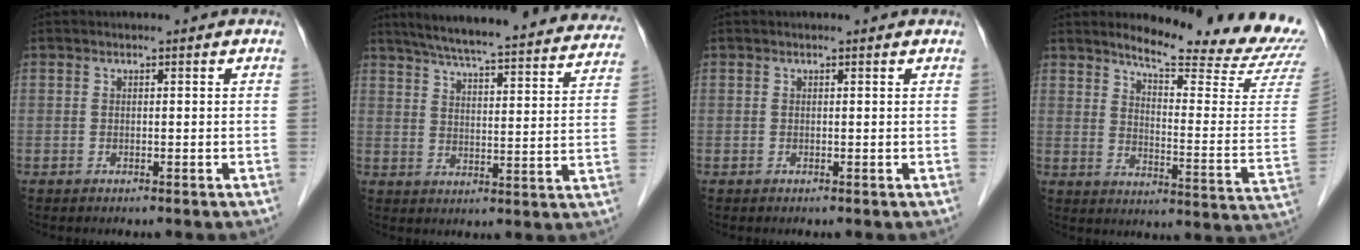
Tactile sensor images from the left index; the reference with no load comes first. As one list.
[{"total": 30.5, "force": [27.3, 3.5, 13.2], "torque": [-0.204, -0.033, 0.337]}, {"total": 0.8, "force": [0.7, 0.1, 0.1], "torque": [-0.007, 0.002, 0.004]}, {"total": 20.0, "force": [18.7, 0.3, 7.1], "torque": [-0.105, -0.119, 0.226]}]